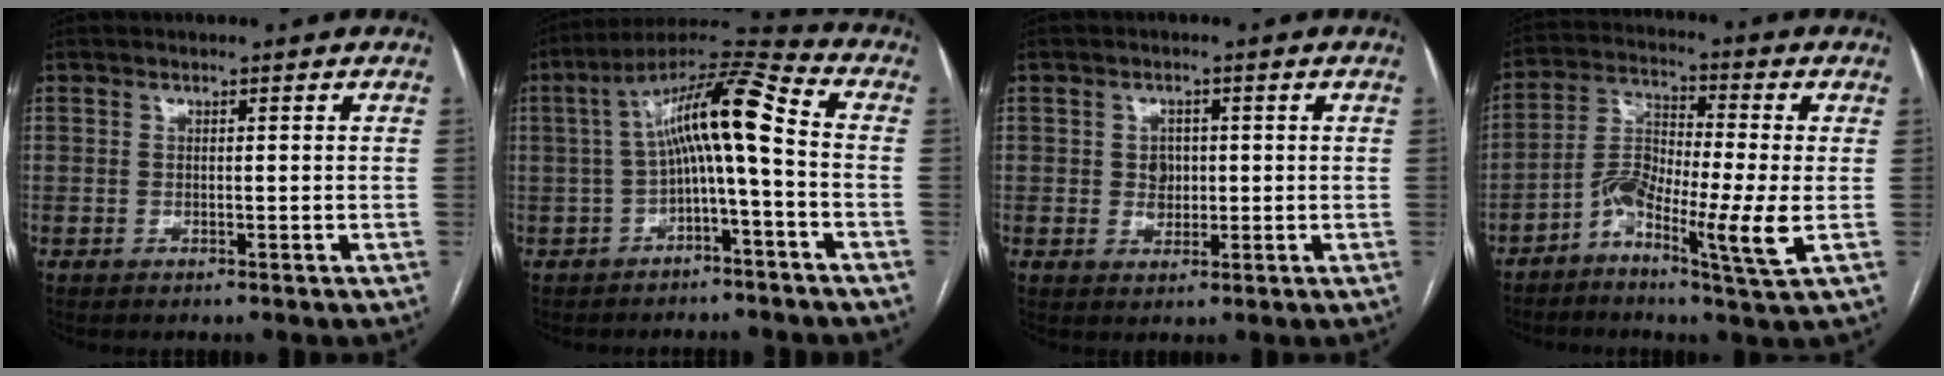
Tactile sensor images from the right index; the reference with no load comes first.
{"total": 11.8, "force": [-0.5, 1.1, 11.8], "torque": [-0.200, 0.048, -0.011]}
{"total": 2.9, "force": [0.2, 2.5, 1.5], "torque": [-0.020, 0.005, 0.007]}
{"total": 9.6, "force": [-3.5, 0.9, 8.9], "torque": [-0.181, 0.006, -0.075]}